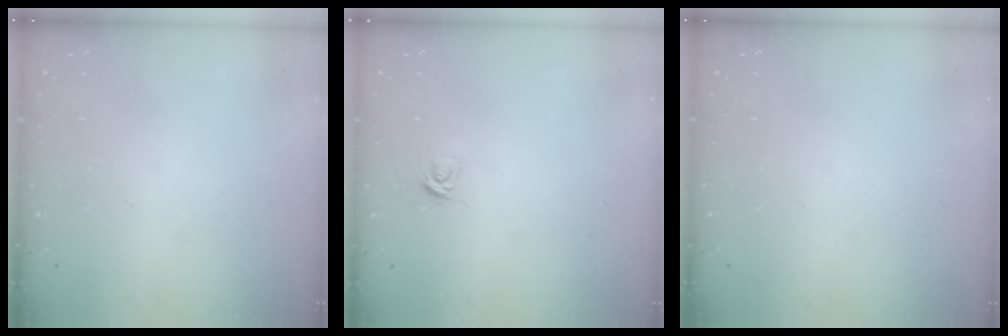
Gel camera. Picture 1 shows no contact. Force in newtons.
{"total": 3.7, "press": 3.7, "slide": 0.2}
{"total": 0.0}